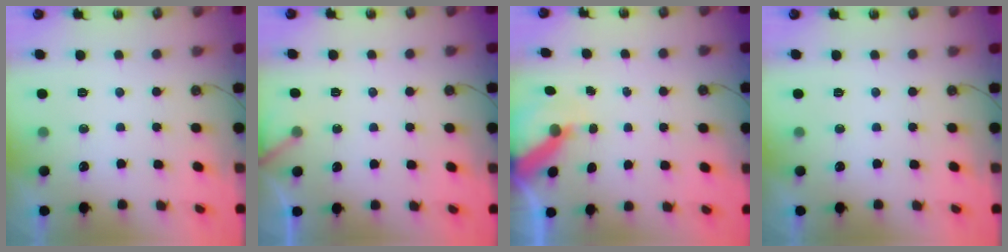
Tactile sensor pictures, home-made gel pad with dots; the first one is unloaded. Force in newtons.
{"total": 2.8, "press": 2.8, "slide": 0.2}
{"total": 6.7, "press": 6.7, "slide": 0.5}
{"total": 0.0}